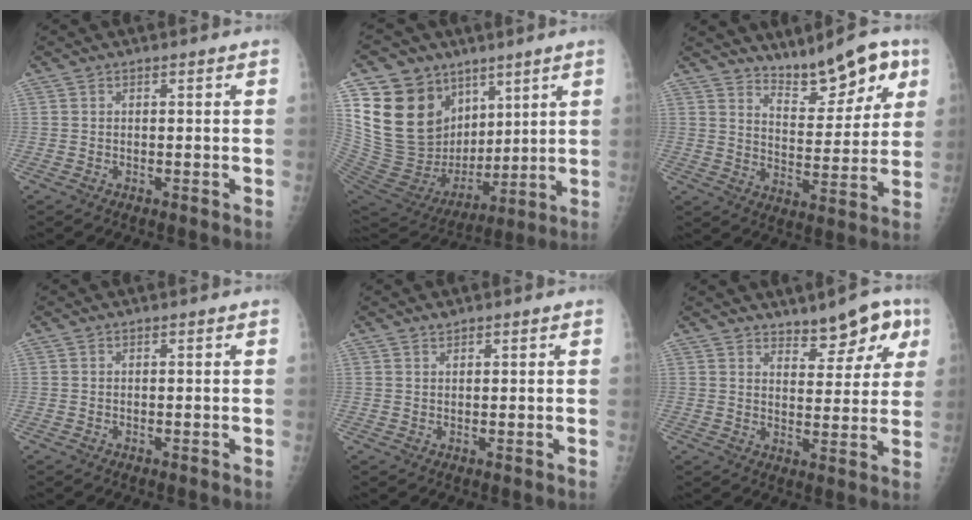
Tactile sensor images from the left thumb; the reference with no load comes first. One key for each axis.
{"total": 22.9, "fx": 9.8, "fy": 17.3, "fz": 11.5, "tx": -0.194, "ty": -0.018, "tz": 0.206}
{"total": 12.0, "fx": 8.3, "fy": 4.3, "fz": 7.5, "tx": -0.079, "ty": -0.044, "tz": 0.136}
{"total": 0.0}
{"total": 0.8, "fx": 0.7, "fy": 0.4, "fz": 0.1, "tx": 0.006, "ty": -0.005, "tz": 0.011}
{"total": 8.6, "fx": 5.5, "fy": 3.8, "fz": 5.4, "tx": -0.037, "ty": -0.026, "tz": 0.077}